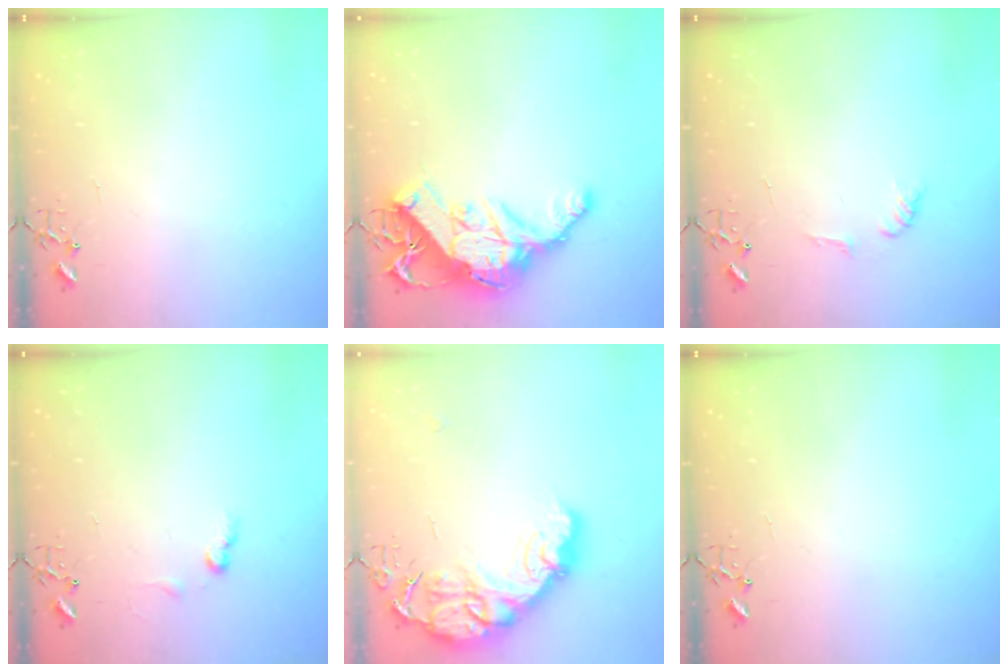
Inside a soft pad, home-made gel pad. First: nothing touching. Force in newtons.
{"total": 18.1, "press": 18.0, "slide": 1.6}
{"total": 5.9, "press": 5.9, "slide": 0.6}
{"total": 6.0, "press": 6.0, "slide": 0.8}
{"total": 18.2, "press": 18.2, "slide": 1.3}
{"total": 0.0}